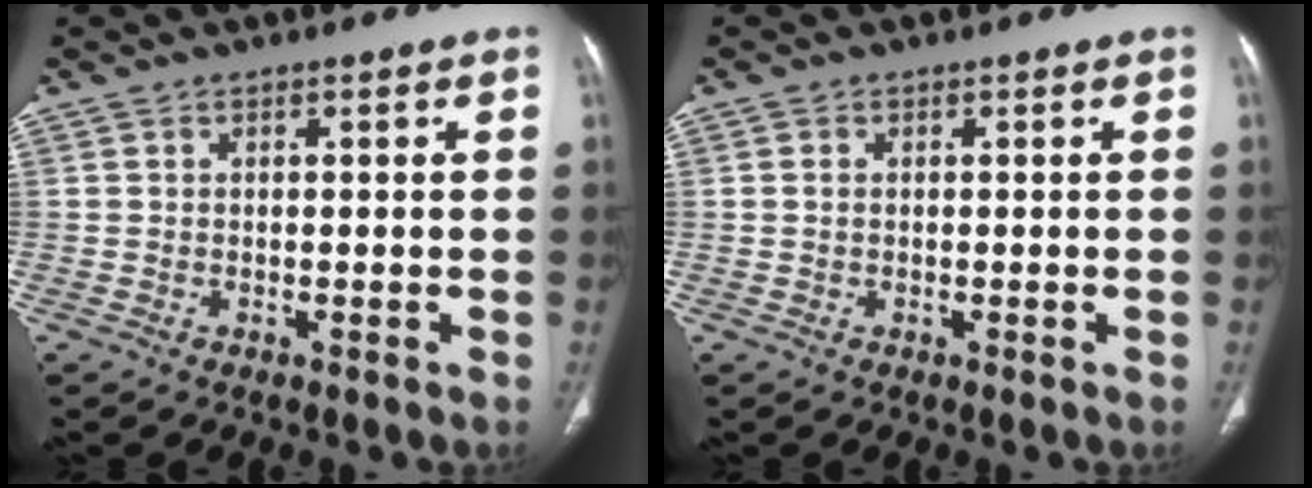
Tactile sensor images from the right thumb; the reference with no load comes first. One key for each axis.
{"total": 0.6, "fx": 0.0, "fy": 0.4, "fz": 0.4, "tx": -0.010, "ty": 0.002, "tz": 0.002}